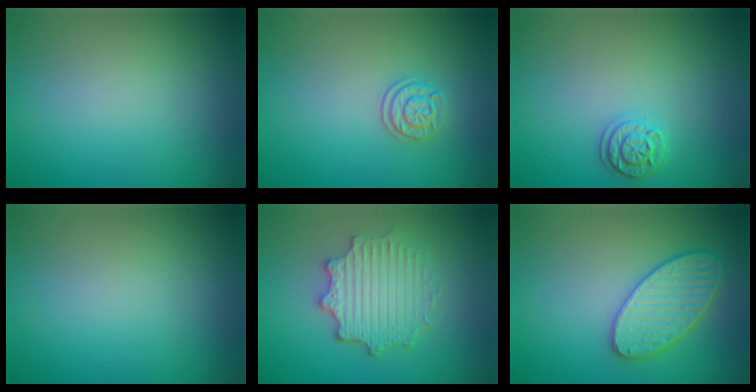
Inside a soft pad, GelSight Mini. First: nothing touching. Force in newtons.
{"total": 1.9, "press": 1.8, "slide": 0.5}
{"total": 2.0, "press": 1.9, "slide": 0.5}
{"total": 0.0}
{"total": 4.6, "press": 3.6, "slide": 2.8}
{"total": 4.3, "press": 4.1, "slide": 1.3}